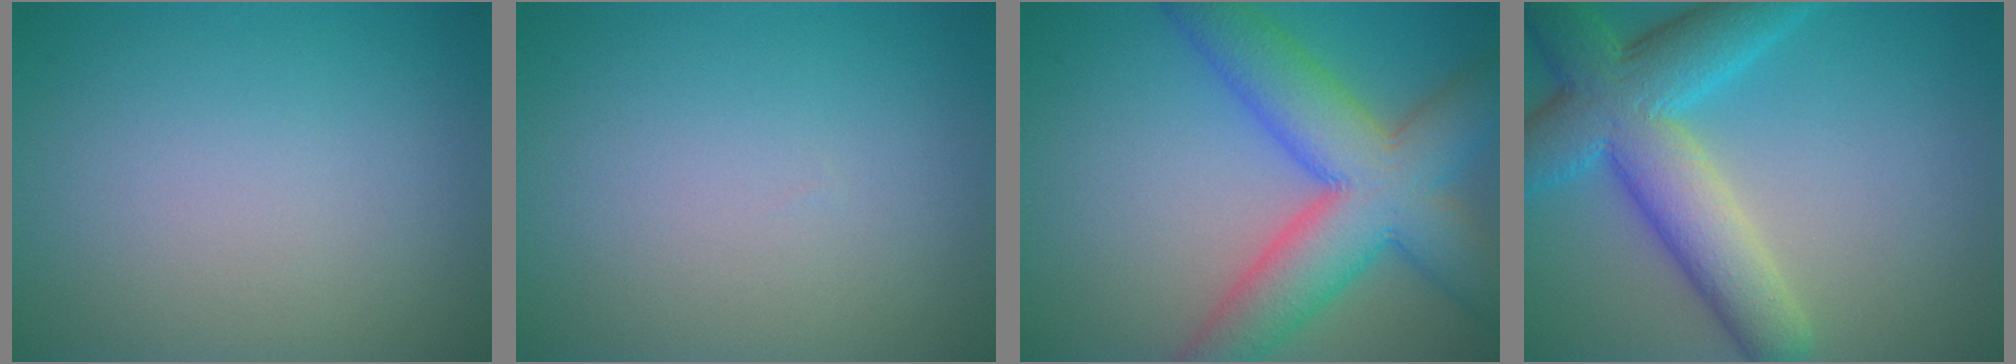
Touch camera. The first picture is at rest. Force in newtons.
{"total": 0.0}
{"total": 10.2, "press": 10.2, "slide": 0.3}
{"total": 9.0, "press": 9.0, "slide": 0.7}